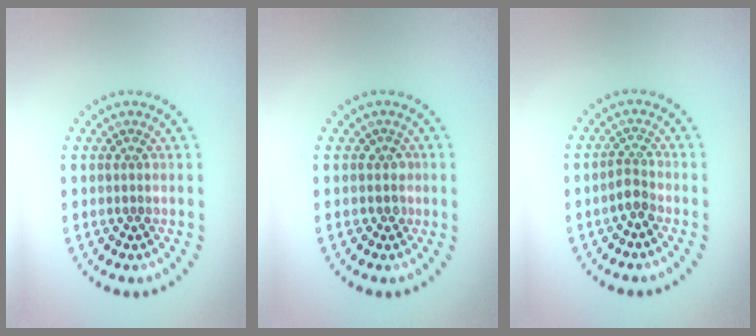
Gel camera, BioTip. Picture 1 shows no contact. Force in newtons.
{"total": 1.0, "press": 0.8, "slide": 0.6}
{"total": 1.7, "press": 1.3, "slide": 1.1}